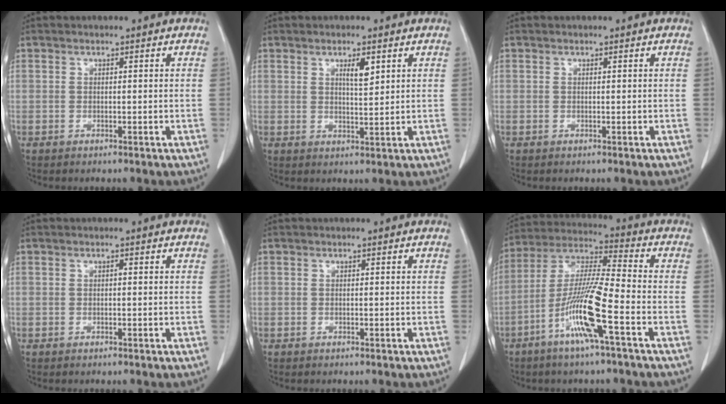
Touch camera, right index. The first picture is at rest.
{"total": 3.2, "force": [1.6, 0.6, 2.7], "torque": [-0.047, -0.003, 0.027]}
{"total": 0.0}
{"total": 0.0}
{"total": 0.0}
{"total": 12.8, "force": [-5.4, -0.1, 11.6], "torque": [-0.236, -0.005, -0.109]}